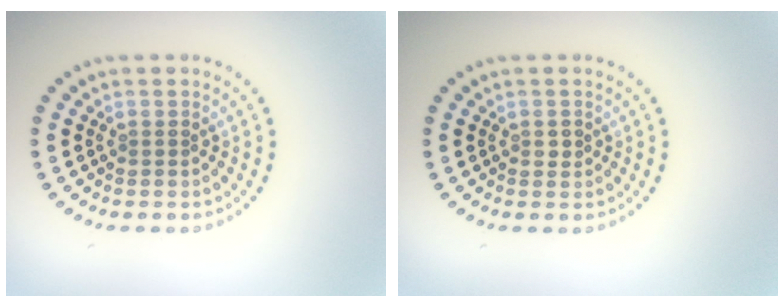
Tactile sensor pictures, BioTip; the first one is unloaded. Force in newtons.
{"total": 0.8, "press": 0.8, "slide": 0.1}